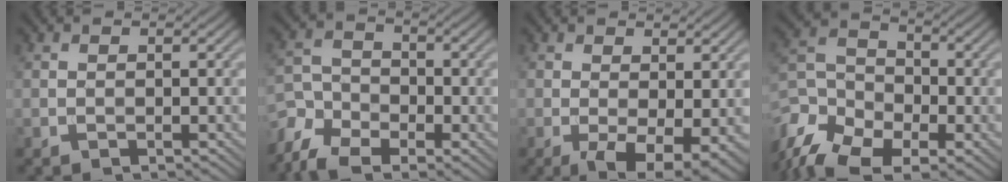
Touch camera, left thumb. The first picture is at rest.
{"total": 7.4, "force": [-5.1, 4.0, 3.5], "torque": [-0.085, -0.016, -0.110]}
{"total": 6.0, "force": [-1.5, 2.4, 5.3], "torque": [-0.091, -0.010, -0.018]}
{"total": 14.3, "force": [-9.2, 8.5, 7.1], "torque": [-0.182, -0.043, -0.150]}